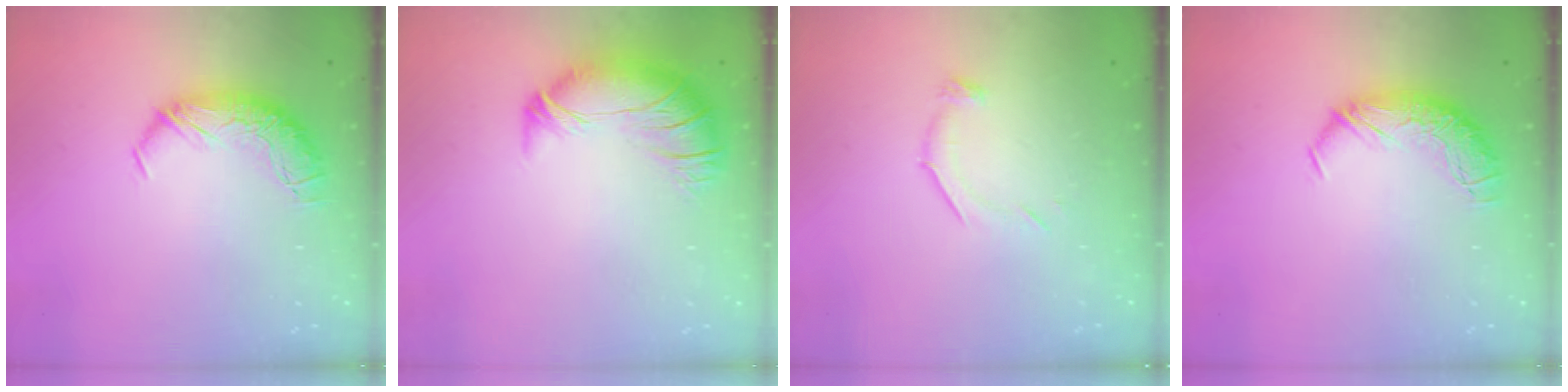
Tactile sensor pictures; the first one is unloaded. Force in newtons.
{"total": 2.8, "press": 0.9, "slide": 2.6}
{"total": 6.8, "press": 6.7, "slide": 0.8}
{"total": 0.0}